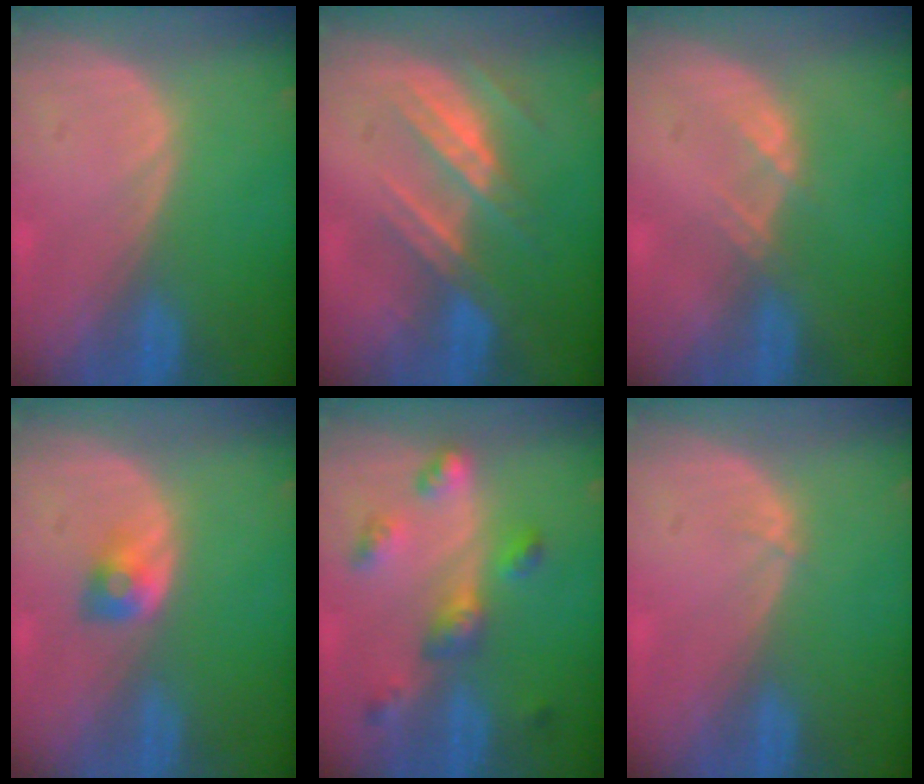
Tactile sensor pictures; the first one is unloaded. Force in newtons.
{"total": 7.2, "press": 6.6, "slide": 2.8}
{"total": 1.5, "press": 1.4, "slide": 0.2}
{"total": 2.6, "press": 2.4, "slide": 1.0}
{"total": 6.5, "press": 5.7, "slide": 3.0}
{"total": 0.6, "press": 0.4, "slide": 0.3}